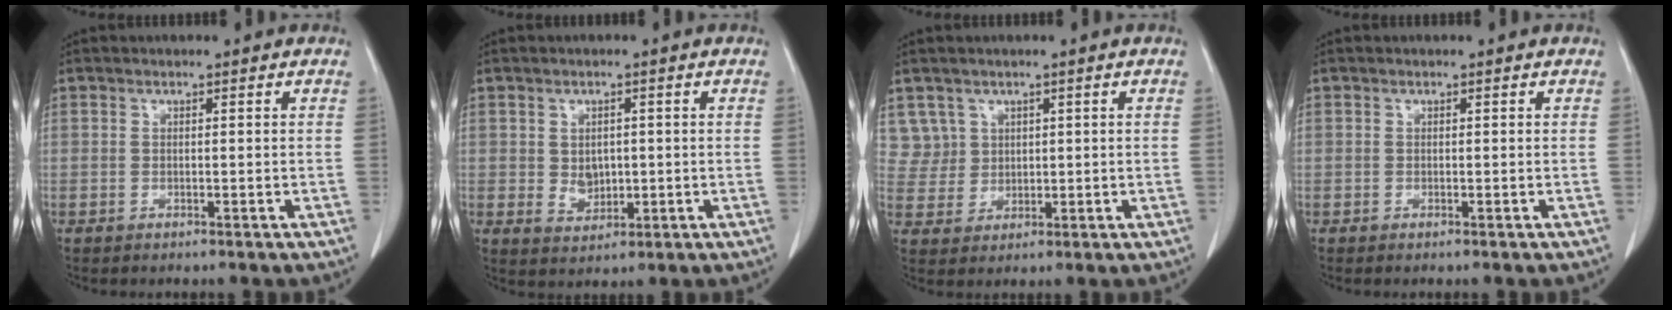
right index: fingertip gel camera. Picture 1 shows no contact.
{"total": 3.6, "force": [0.2, 2.7, 2.3], "torque": [-0.035, 0.001, 0.017]}
{"total": 4.8, "force": [2.4, 4.1, -0.4], "torque": [0.021, 0.010, 0.054]}
{"total": 0.0}